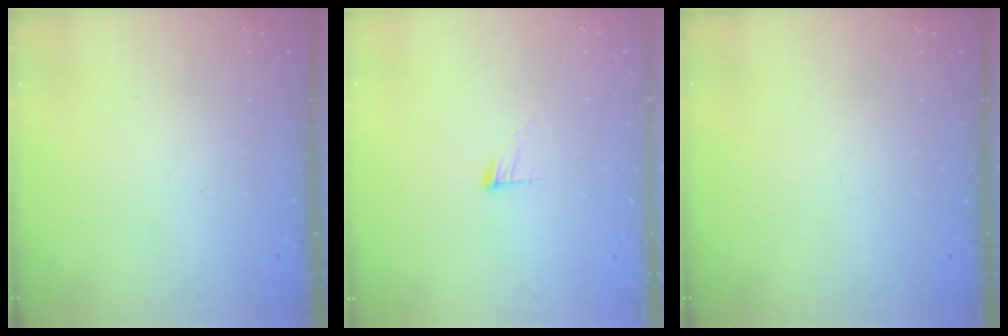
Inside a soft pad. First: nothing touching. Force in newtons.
{"total": 4.5, "press": 4.5, "slide": 0.4}
{"total": 0.0}